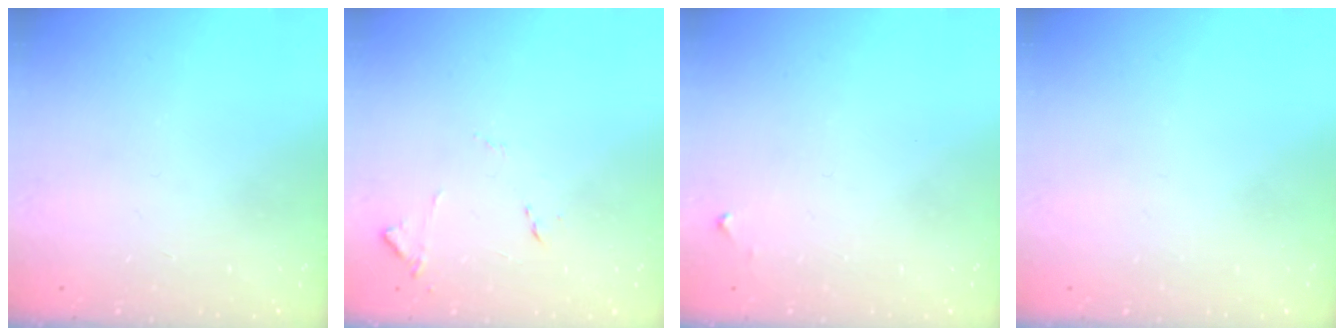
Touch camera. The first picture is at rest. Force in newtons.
{"total": 8.2, "press": 8.2, "slide": 0.6}
{"total": 3.9, "press": 3.9, "slide": 0.6}
{"total": 0.0}